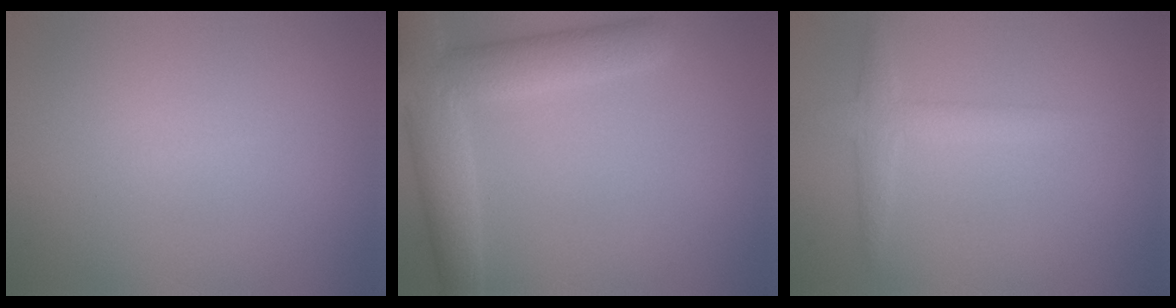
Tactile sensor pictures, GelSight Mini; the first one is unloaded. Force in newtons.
{"total": 6.5, "press": 6.4, "slide": 0.8}
{"total": 2.4, "press": 2.4, "slide": 0.1}